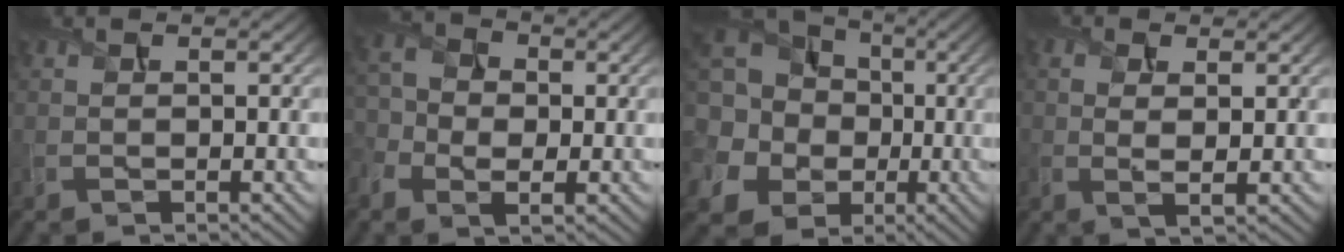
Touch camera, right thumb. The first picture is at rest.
{"total": 6.2, "force": [-1.8, 4.5, 3.9], "torque": [-0.094, -0.012, -0.034]}
{"total": 20.6, "force": [-0.1, 18.2, 9.7], "torque": [-0.290, 0.006, -0.032]}
{"total": 2.6, "force": [0.8, 1.2, 2.2], "torque": [-0.054, -0.008, 0.018]}